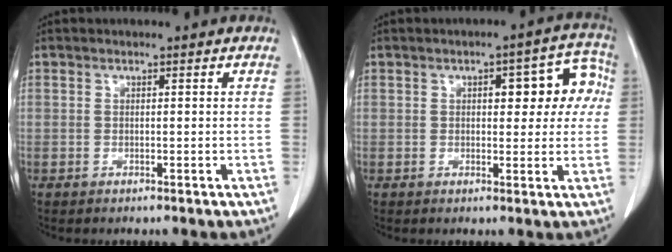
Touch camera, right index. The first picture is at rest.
{"total": 8.5, "force": [1.8, 3.7, 7.4], "torque": [-0.069, 0.036, 0.018]}